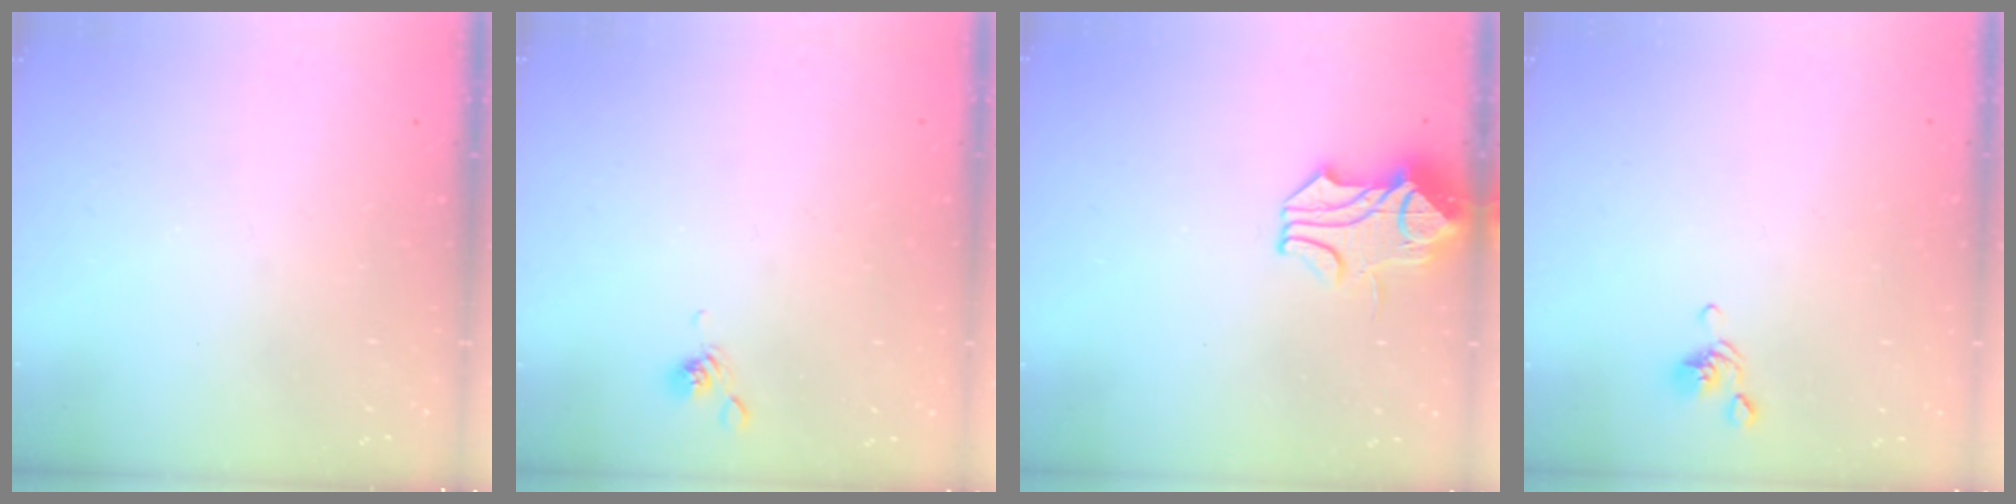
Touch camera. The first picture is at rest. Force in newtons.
{"total": 6.2, "press": 6.2, "slide": 0.5}
{"total": 1.4, "press": 0.3, "slide": 1.3}
{"total": 2.6, "press": 2.6, "slide": 0.5}